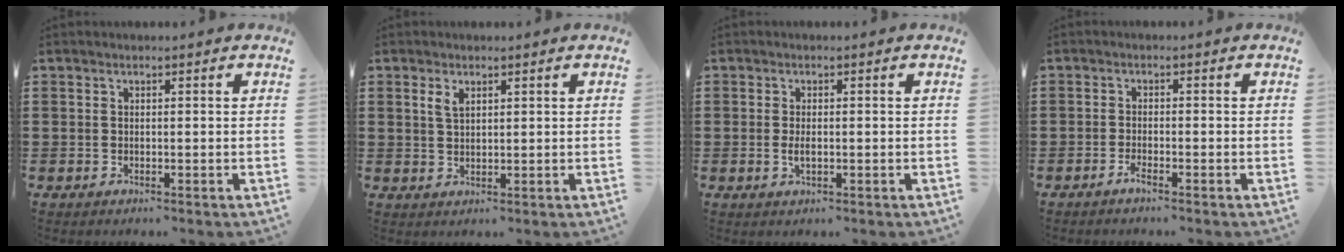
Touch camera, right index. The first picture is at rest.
{"total": 2.0, "force": [1.2, 1.0, 1.3], "torque": [-0.030, 0.004, 0.021]}
{"total": 1.8, "force": [-0.2, 0.7, 1.7], "torque": [-0.039, -0.004, -0.005]}
{"total": 1.4, "force": [-1.1, -0.1, 0.9], "torque": [-0.017, -0.007, -0.018]}